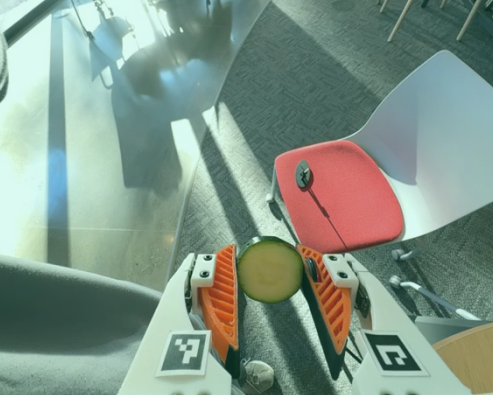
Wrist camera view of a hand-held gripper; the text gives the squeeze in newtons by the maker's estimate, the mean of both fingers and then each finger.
{"total": 7.9, "left": 7.9, "right": 7.9}